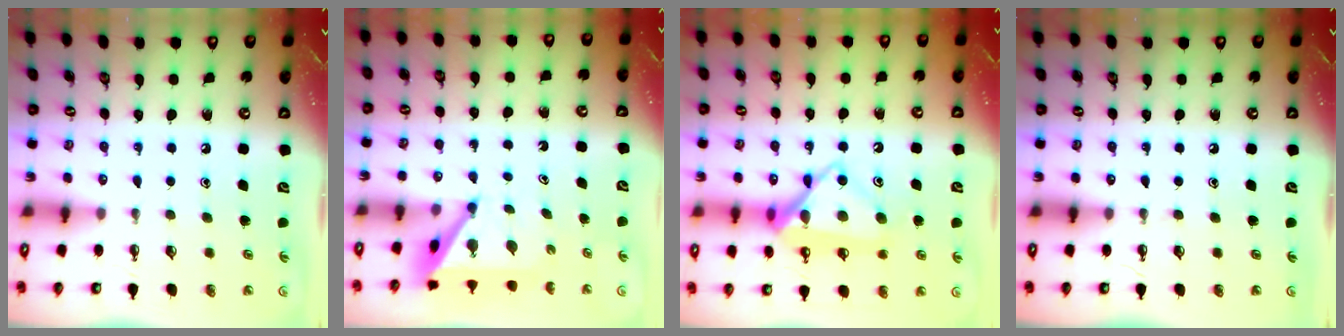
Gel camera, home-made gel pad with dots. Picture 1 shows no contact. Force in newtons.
{"total": 4.9, "press": 4.9, "slide": 0.1}
{"total": 16.6, "press": 16.6, "slide": 0.9}
{"total": 0.0}